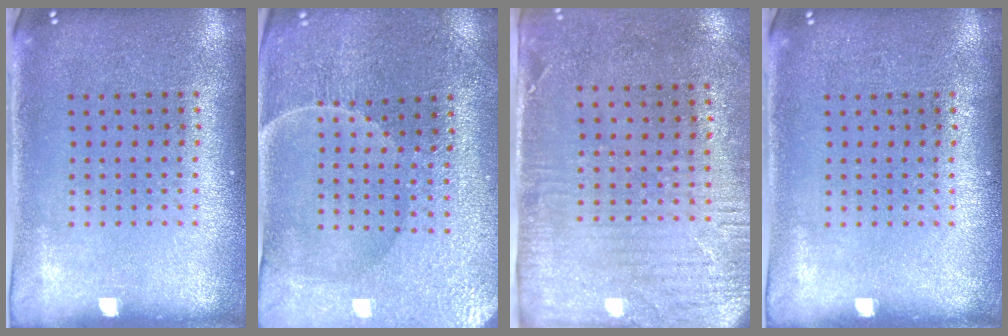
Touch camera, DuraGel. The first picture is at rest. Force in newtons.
{"total": 1.5, "press": 1.5, "slide": 0.1}
{"total": 2.9, "press": 2.4, "slide": 1.7}
{"total": 0.0}